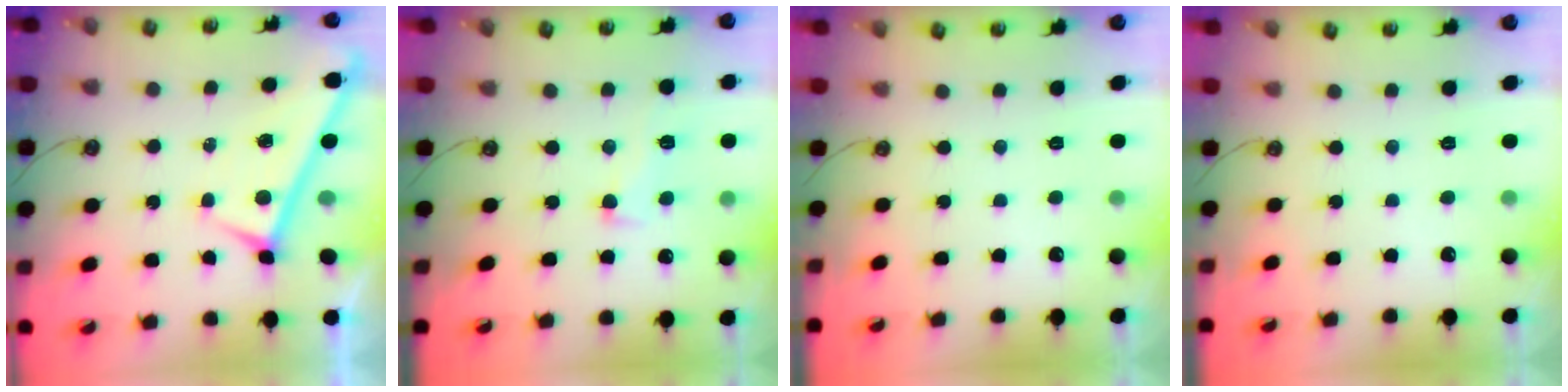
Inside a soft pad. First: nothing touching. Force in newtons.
{"total": 1.2, "press": 0.6, "slide": 1.0}
{"total": 0.0}
{"total": 0.0}